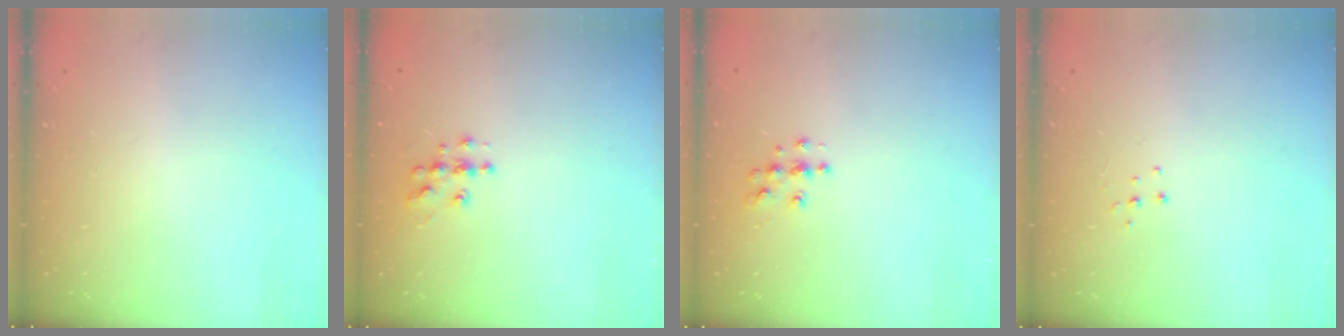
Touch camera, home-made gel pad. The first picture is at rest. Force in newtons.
{"total": 7.0, "press": 7.0, "slide": 0.3}
{"total": 5.8, "press": 5.8, "slide": 0.2}
{"total": 4.3, "press": 4.3, "slide": 0.3}